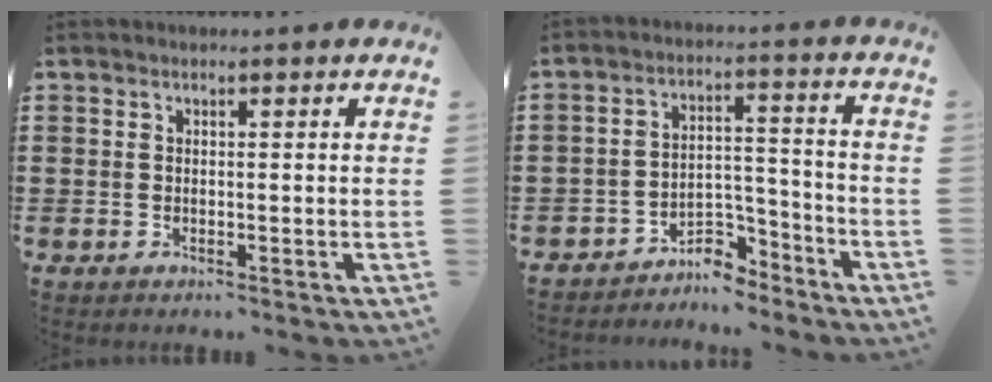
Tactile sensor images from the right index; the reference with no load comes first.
{"total": 5.6, "force": [-5.1, 1.7, 1.4], "torque": [-0.026, 0.016, -0.102]}